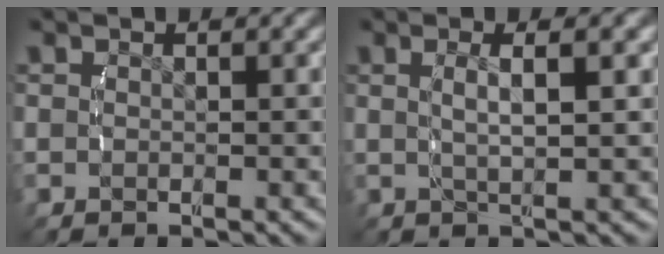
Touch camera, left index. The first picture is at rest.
{"total": 3.2, "force": [0.8, 0.3, 3.1], "torque": [-0.052, 0.000, 0.020]}